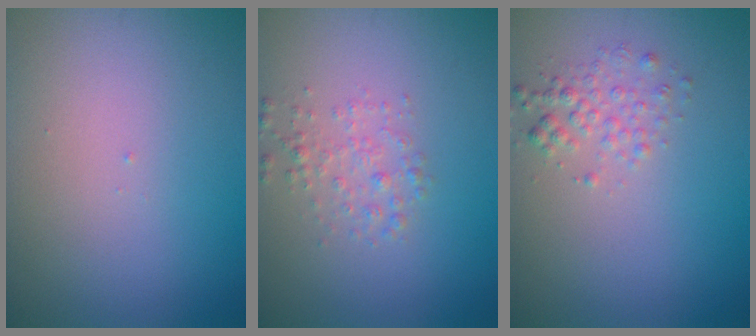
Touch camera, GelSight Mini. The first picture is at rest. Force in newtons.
{"total": 1.7, "press": 1.7, "slide": 0.1}
{"total": 1.7, "press": 1.7, "slide": 0.1}